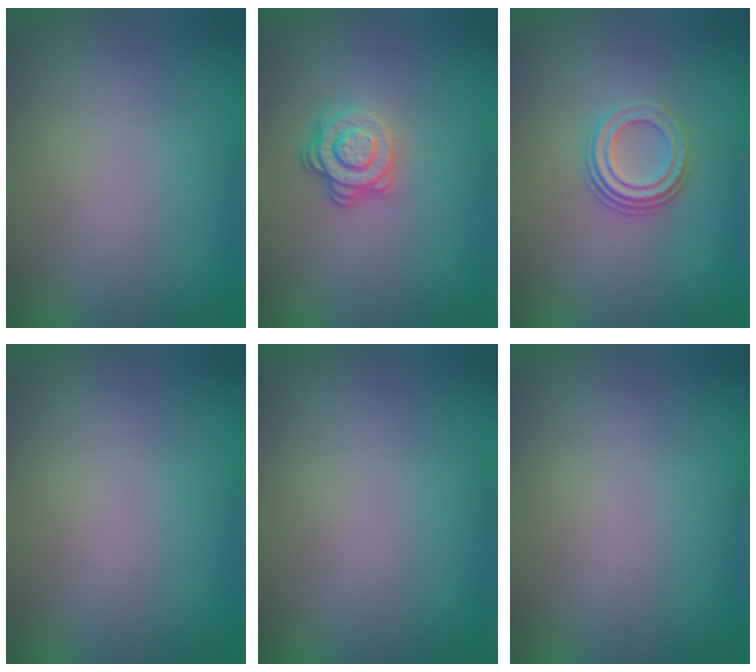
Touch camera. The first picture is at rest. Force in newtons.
{"total": 2.9, "press": 2.5, "slide": 1.6}
{"total": 2.9, "press": 2.2, "slide": 2.0}
{"total": 0.0}
{"total": 0.0}
{"total": 0.0}